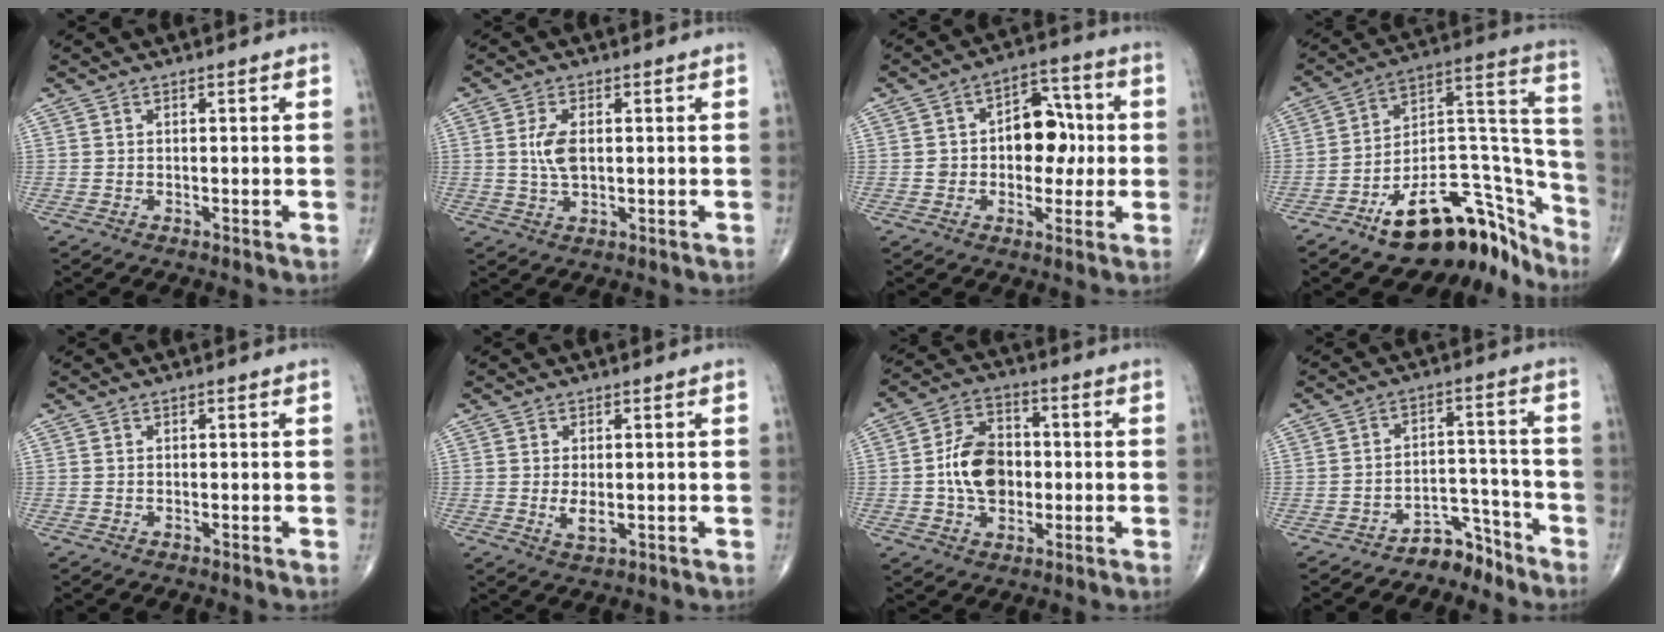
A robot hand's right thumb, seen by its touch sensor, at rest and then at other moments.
{"total": 5.0, "force": [0.6, 2.5, 4.3], "torque": [-0.091, -0.002, 0.012]}
{"total": 10.8, "force": [0.3, 7.5, 7.8], "torque": [-0.060, 0.030, 0.000]}
{"total": 24.8, "force": [-17.4, 11.0, 13.8], "torque": [-0.104, 0.136, -0.269]}
{"total": 0.0}
{"total": 2.9, "force": [-0.3, 1.4, 2.5], "torque": [-0.046, -0.008, -0.002]}
{"total": 11.4, "force": [-0.7, 8.1, 8.1], "torque": [-0.115, 0.019, -0.019]}
{"total": 6.0, "force": [-5.3, 2.7, 0.6], "torque": [0.017, 0.082, -0.089]}